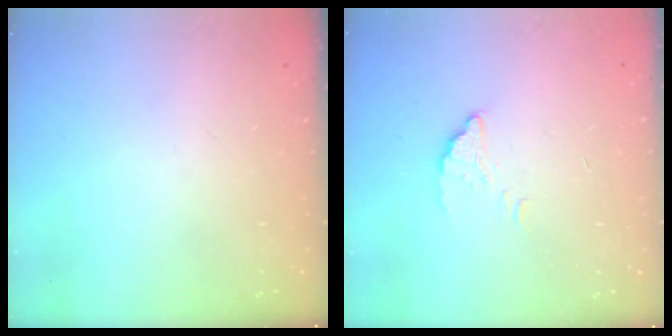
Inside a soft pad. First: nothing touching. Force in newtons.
{"total": 1.5, "press": 1.5, "slide": 0.1}